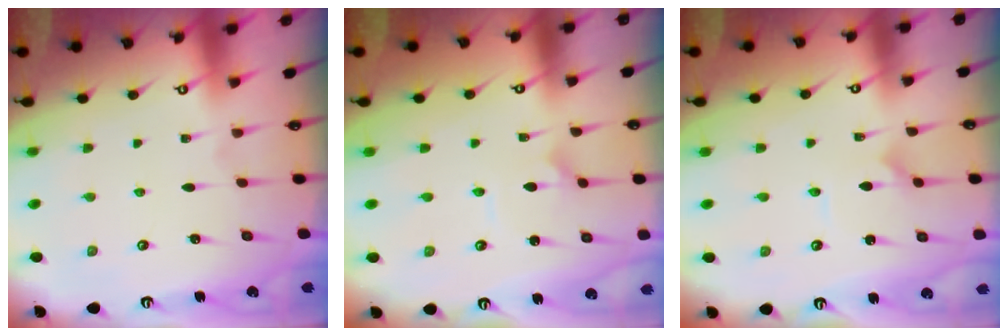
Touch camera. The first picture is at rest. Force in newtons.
{"total": 2.9, "press": 2.9, "slide": 0.4}
{"total": 1.4, "press": 1.4, "slide": 0.2}